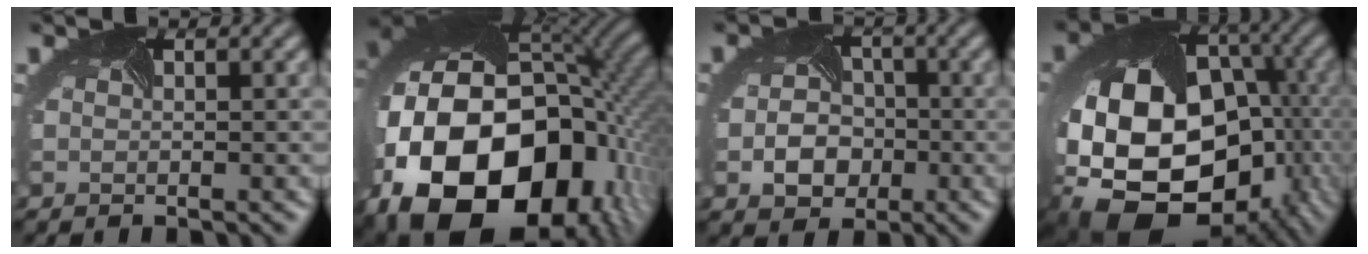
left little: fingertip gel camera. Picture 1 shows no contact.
{"total": 21.7, "force": [-6.6, 15.3, 14.0], "torque": [-0.314, -0.067, -0.079]}
{"total": 4.4, "force": [-1.7, 3.5, 2.2], "torque": [-0.045, -0.011, -0.020]}
{"total": 20.0, "force": [-7.3, 14.4, 11.8], "torque": [-0.248, -0.046, -0.091]}